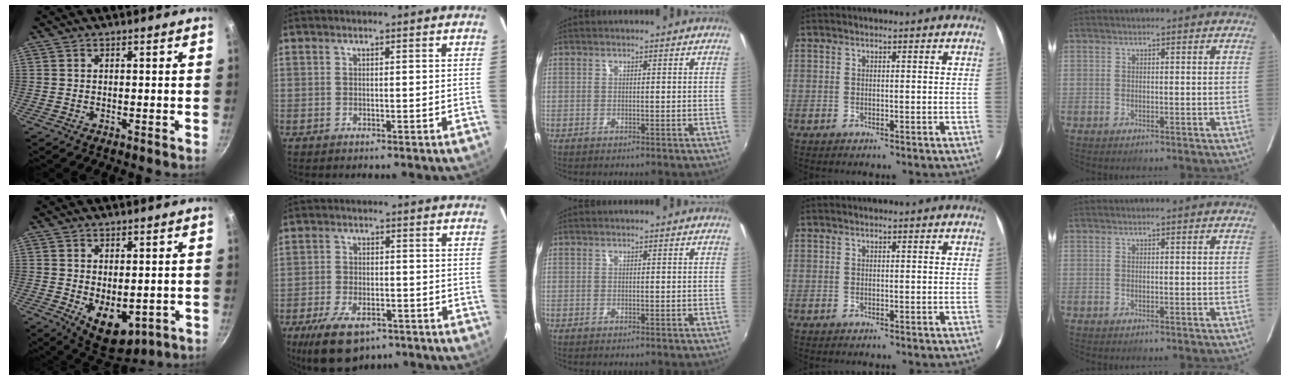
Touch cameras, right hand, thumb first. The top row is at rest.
{"thumb": {"total": 9.2, "force": [-1.4, 5.7, 7.1], "torque": [-0.085, -0.016, 0.000]}, "index": {"total": 12.2, "force": [-8.0, 6.0, 7.1], "torque": [-0.159, -0.019, -0.129]}}